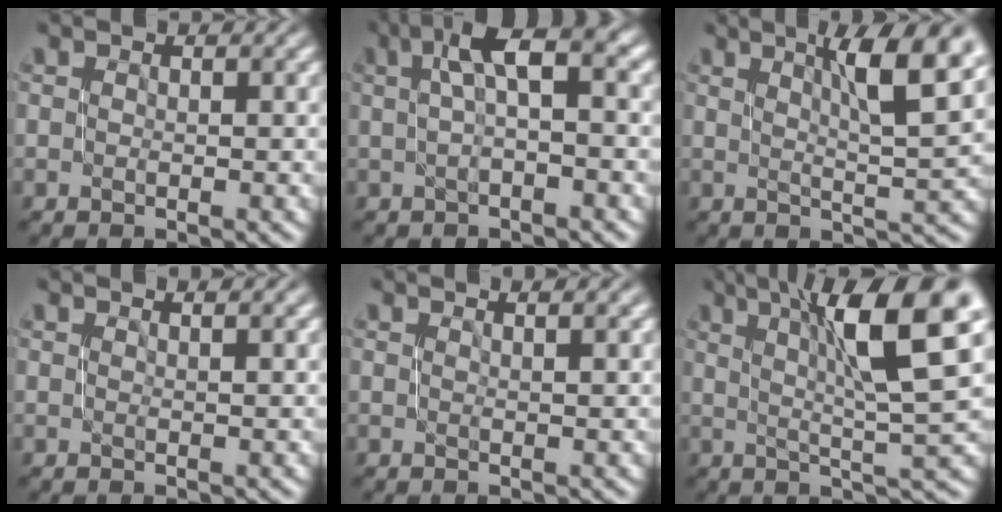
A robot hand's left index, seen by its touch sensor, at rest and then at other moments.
{"total": 4.8, "force": [1.1, 1.2, 4.5], "torque": [-0.073, 0.018, 0.014]}
{"total": 8.1, "force": [3.2, 1.7, 7.3], "torque": [-0.093, 0.010, 0.051]}
{"total": 1.2, "force": [0.6, 0.4, 0.9], "torque": [-0.006, 0.004, 0.008]}
{"total": 1.5, "force": [0.8, 0.5, 1.1], "torque": [-0.006, 0.004, 0.008]}
{"total": 11.1, "force": [4.1, 2.2, 10.0], "torque": [-0.144, 0.015, 0.067]}